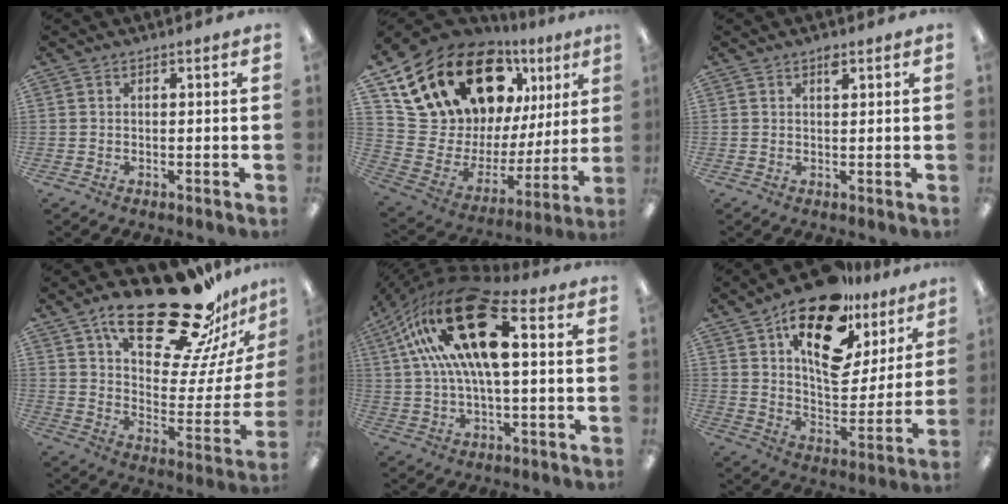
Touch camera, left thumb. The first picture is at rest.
{"total": 21.2, "force": [14.4, 11.3, 10.7], "torque": [-0.204, -0.092, 0.267]}
{"total": 1.7, "force": [1.2, 0.6, 1.0], "torque": [-0.016, -0.002, 0.019]}
{"total": 27.2, "force": [18.7, 9.5, 17.3], "torque": [-0.257, -0.119, 0.309]}
{"total": 25.9, "force": [8.1, 11.6, 21.7], "torque": [-0.400, -0.014, 0.137]}
{"total": 21.1, "force": [13.3, 10.4, 12.6], "torque": [-0.190, -0.084, 0.230]}